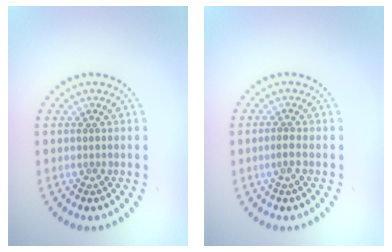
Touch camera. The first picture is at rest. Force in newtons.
{"total": 1.0, "press": 0.8, "slide": 0.6}